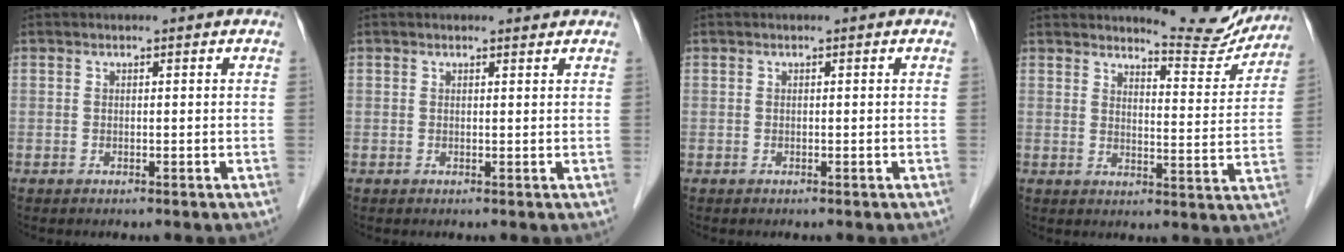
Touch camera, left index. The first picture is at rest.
{"total": 1.1, "force": [1.0, 0.2, 0.1], "torque": [-0.010, -0.004, 0.013]}
{"total": 0.0}
{"total": 8.8, "force": [8.7, 0.9, 0.9], "torque": [-0.008, -0.034, 0.107]}